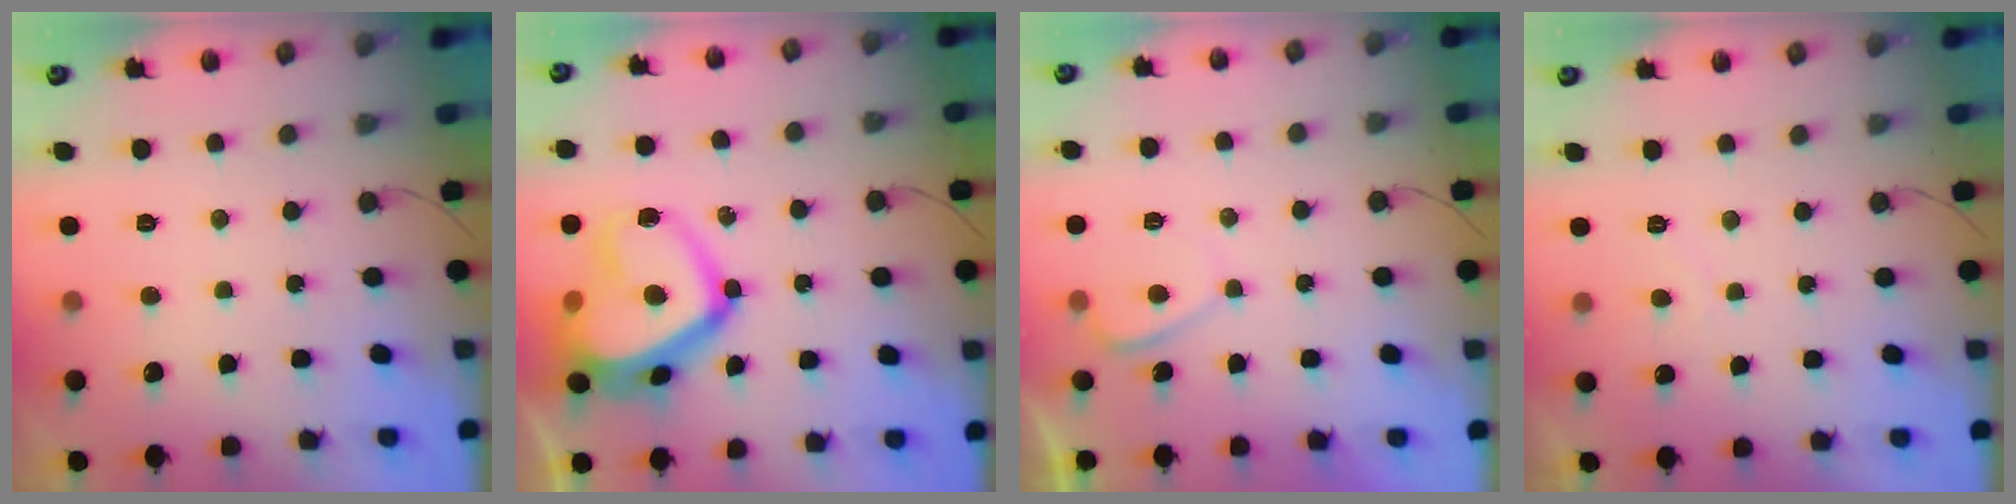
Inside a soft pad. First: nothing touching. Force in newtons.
{"total": 18.5, "press": 18.4, "slide": 1.6}
{"total": 0.9, "press": 0.7, "slide": 0.5}
{"total": 0.5, "press": 0.2, "slide": 0.5}